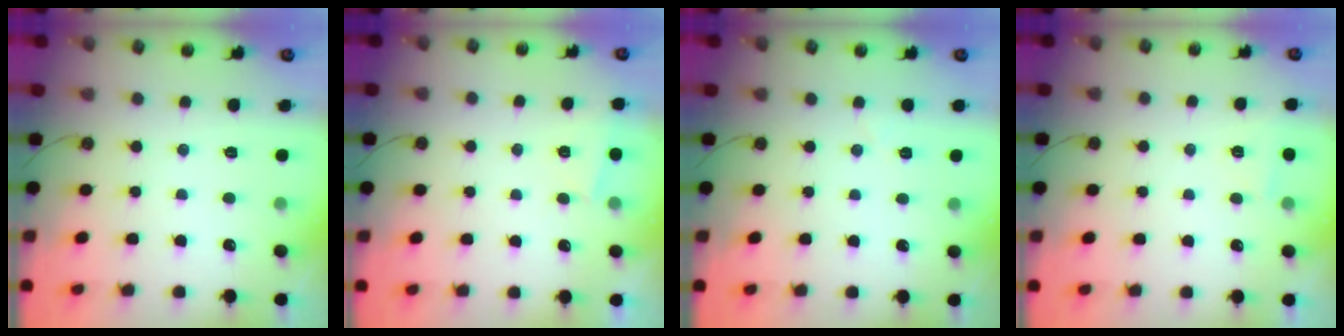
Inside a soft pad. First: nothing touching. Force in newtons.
{"total": 1.5, "press": 1.4, "slide": 0.4}
{"total": 4.0, "press": 3.7, "slide": 1.3}
{"total": 2.1, "press": 2.1, "slide": 0.4}